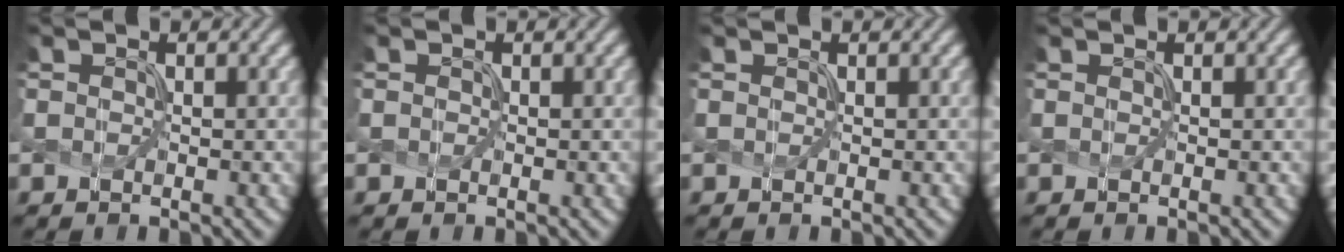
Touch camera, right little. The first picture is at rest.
{"total": 0.0}
{"total": 0.0}
{"total": 0.0}